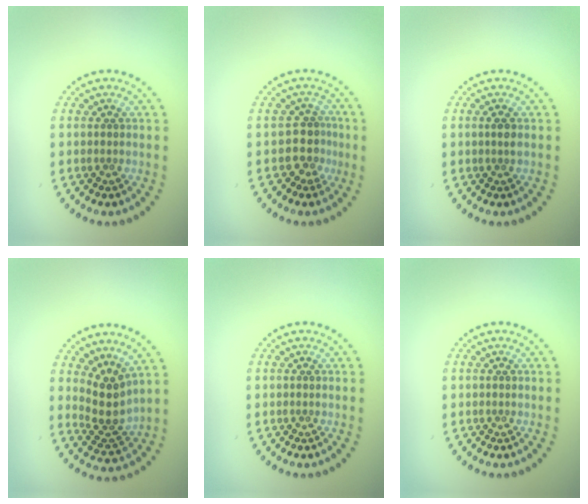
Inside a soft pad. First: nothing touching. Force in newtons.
{"total": 2.5, "press": 1.9, "slide": 1.6}
{"total": 1.0, "press": 0.8, "slide": 0.5}
{"total": 3.4, "press": 2.3, "slide": 2.4}
{"total": 0.0}
{"total": 0.0}